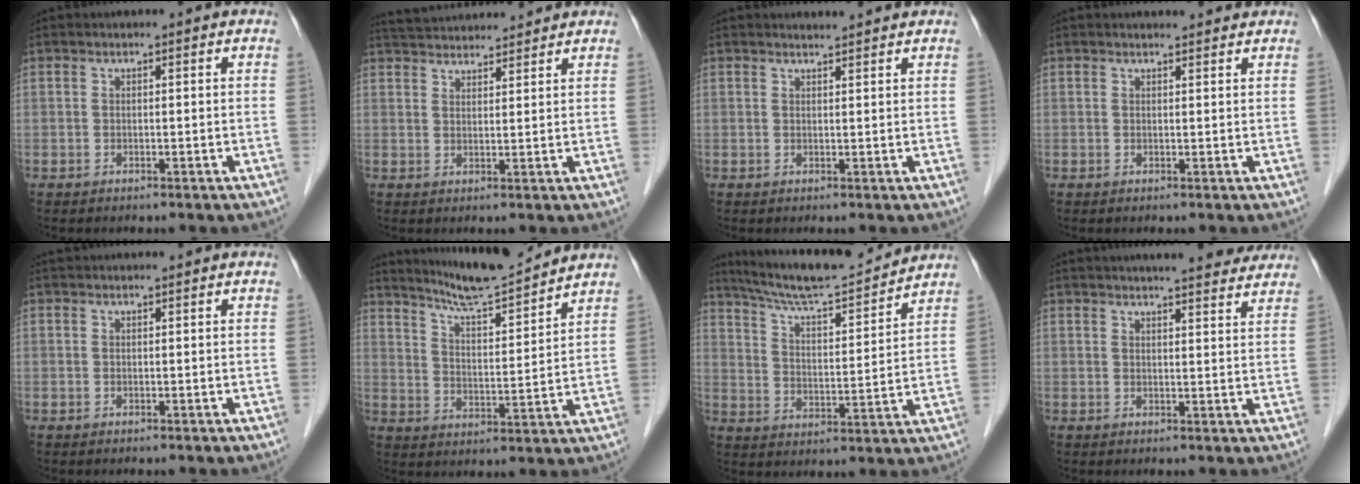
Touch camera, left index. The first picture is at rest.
{"total": 10.0, "force": [9.6, 1.3, 2.5], "torque": [-0.048, 0.034, 0.148]}
{"total": 2.6, "force": [2.5, 0.0, 0.4], "torque": [-0.011, 0.010, 0.034]}
{"total": 3.7, "force": [3.5, 0.7, 0.7], "torque": [-0.011, 0.012, 0.040]}
{"total": 2.0, "force": [1.9, 0.2, 0.5], "torque": [-0.007, 0.030, 0.032]}
{"total": 12.1, "force": [11.4, -0.3, 3.9], "torque": [-0.073, 0.001, 0.185]}
{"total": 15.0, "force": [14.1, 0.4, 5.2], "torque": [-0.097, 0.006, 0.229]}
{"total": 14.8, "force": [13.4, 2.2, 5.9], "torque": [-0.071, 0.016, 0.161]}